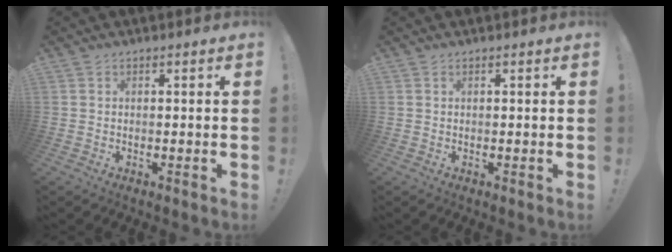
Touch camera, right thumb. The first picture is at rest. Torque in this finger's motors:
{"motor_torque": [0.17, -0.03, 0.21, -0.03, 0.00]}